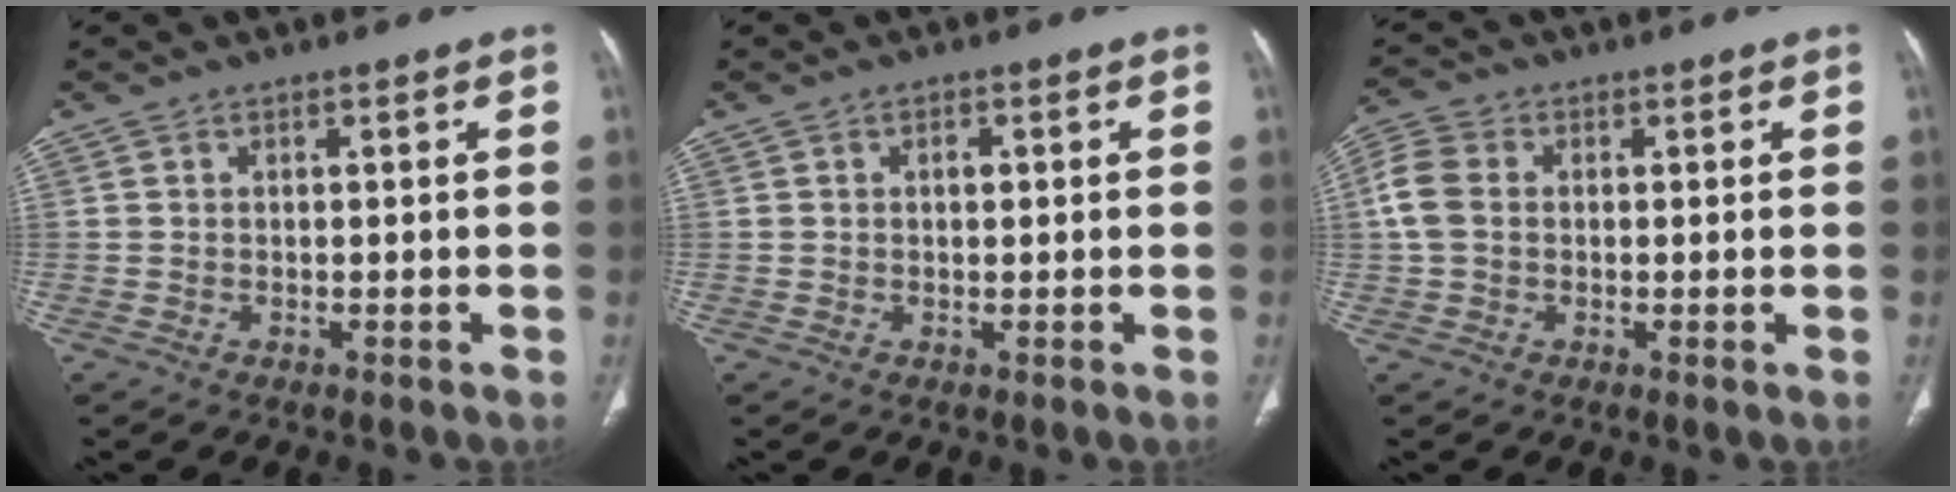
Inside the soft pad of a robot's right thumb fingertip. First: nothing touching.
{"total": 1.5, "force": [0.4, 0.9, 1.2], "torque": [-0.014, -0.003, 0.004]}
{"total": 5.8, "force": [0.5, 4.2, 3.9], "torque": [-0.094, 0.013, 0.002]}